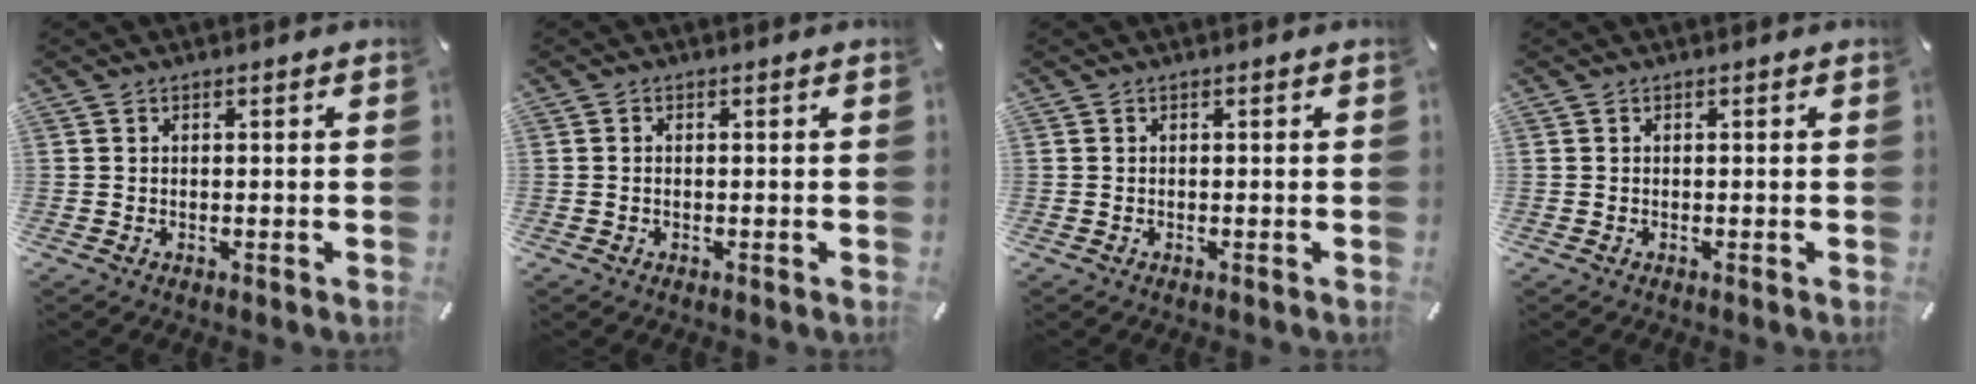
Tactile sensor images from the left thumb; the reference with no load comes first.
{"total": 0.7, "force": [-0.1, 0.4, 0.6], "torque": [-0.013, 0.001, -0.004]}
{"total": 0.0}
{"total": 0.0}